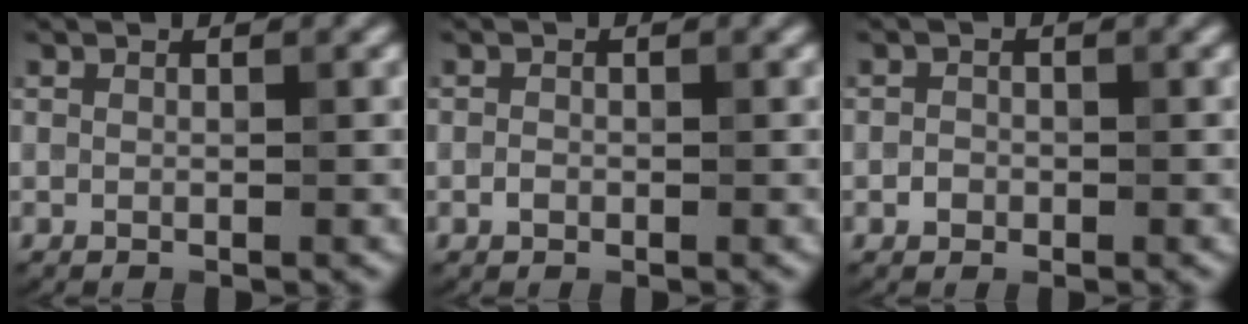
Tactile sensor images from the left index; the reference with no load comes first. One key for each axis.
{"total": 0.6, "fx": -0.3, "fy": 0.5, "fz": 0.3, "tx": -0.006, "ty": 0.000, "tz": -0.006}
{"total": 0.9, "fx": -0.4, "fy": 0.8, "fz": 0.2, "tx": -0.001, "ty": -0.001, "tz": -0.008}